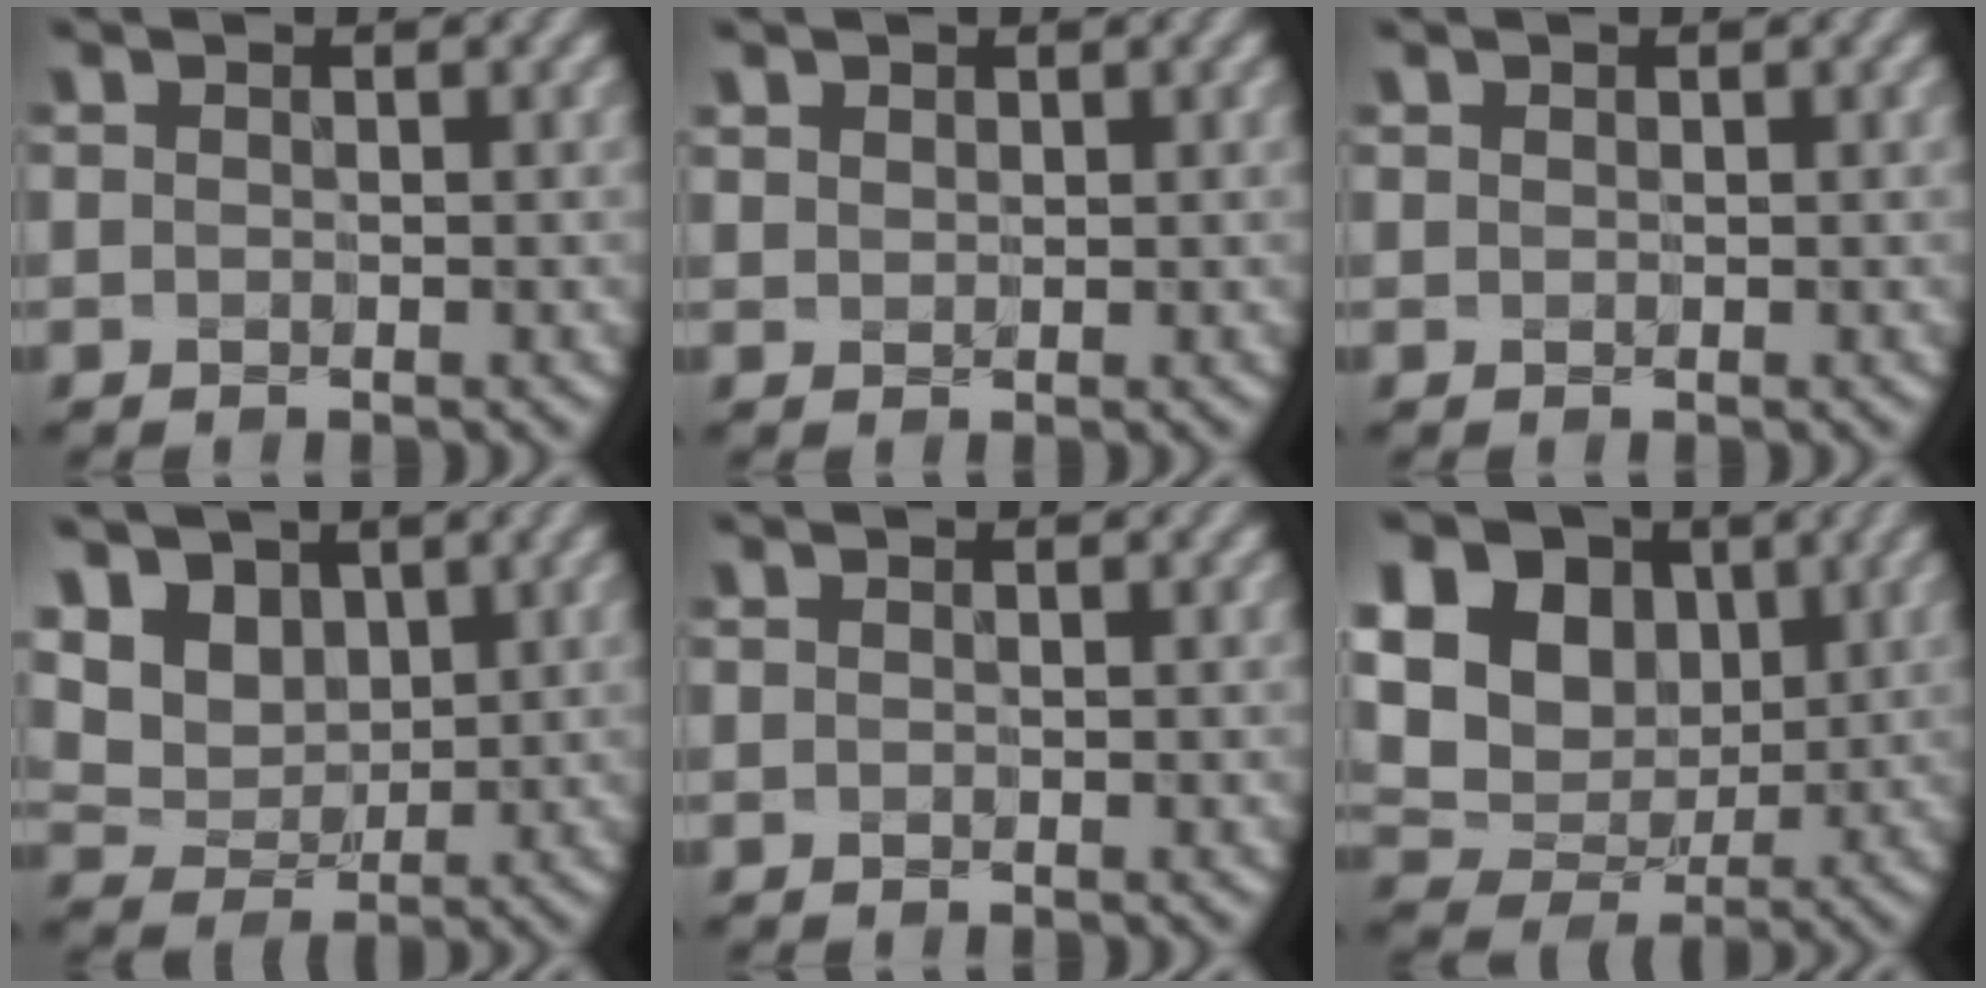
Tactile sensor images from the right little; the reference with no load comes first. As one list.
[{"total": 1.6, "force": [1.0, 1.1, 0.5], "torque": [-0.024, 0.006, 0.022]}, {"total": 0.5, "force": [0.3, 0.4, 0.2], "torque": [-0.010, 0.008, 0.005]}, {"total": 9.3, "force": [4.9, 6.7, 4.2], "torque": [-0.106, 0.018, 0.091]}, {"total": 0.0}, {"total": 11.9, "force": [3.8, 9.4, 6.2], "torque": [-0.137, 0.020, 0.078]}]